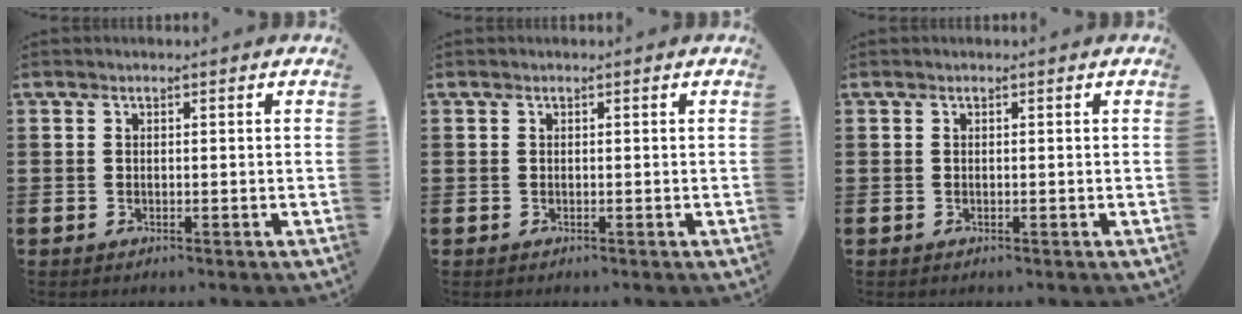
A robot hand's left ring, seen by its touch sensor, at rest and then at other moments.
{"total": 0.0}
{"total": 0.0}